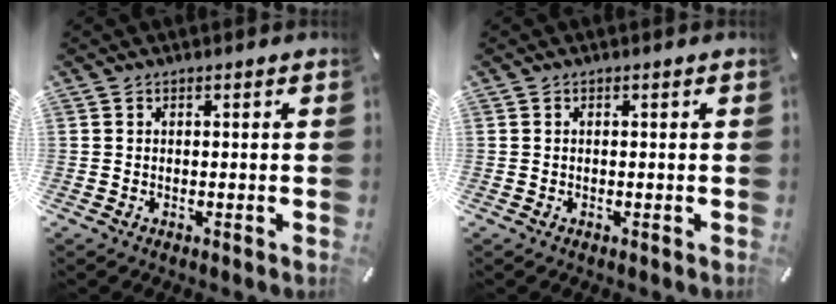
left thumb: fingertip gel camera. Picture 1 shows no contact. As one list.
[{"total": 0.0}]